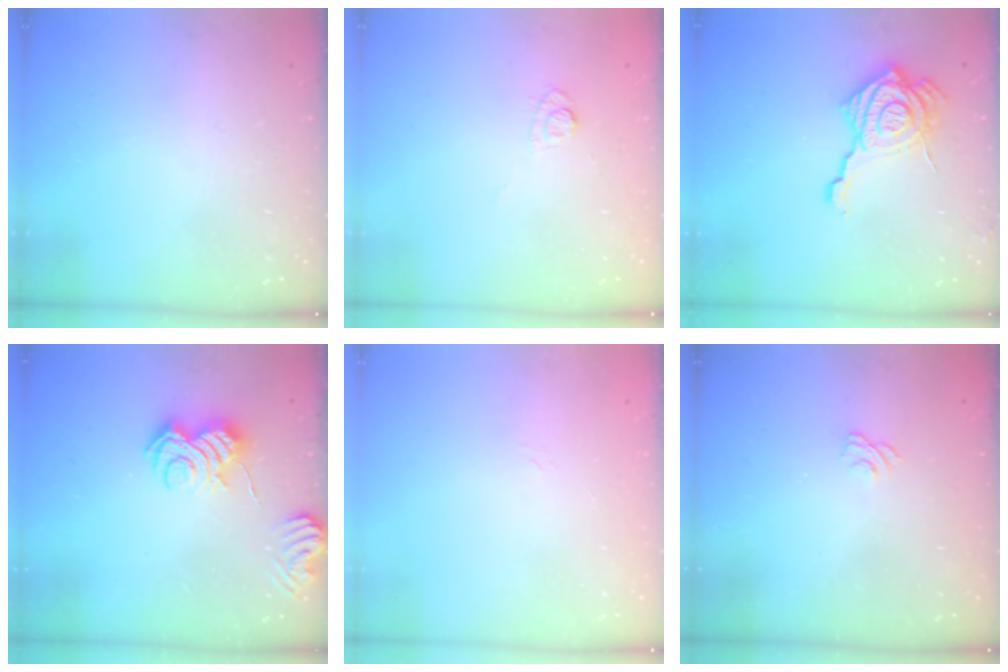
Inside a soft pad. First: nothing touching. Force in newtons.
{"total": 6.4, "press": 6.1, "slide": 1.6}
{"total": 20.0, "press": 19.9, "slide": 2.3}
{"total": 7.9, "press": 7.9, "slide": 0.5}
{"total": 2.3, "press": 2.0, "slide": 1.1}
{"total": 1.5, "press": 0.9, "slide": 1.2}